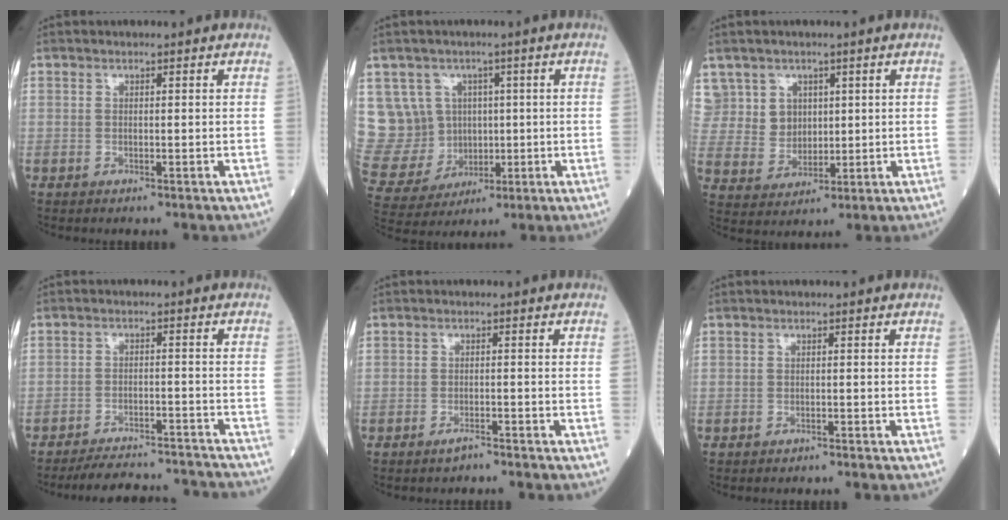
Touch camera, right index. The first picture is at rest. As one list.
[{"total": 11.2, "force": [2.6, 10.5, 2.7], "torque": [-0.079, 0.046, 0.077]}, {"total": 9.8, "force": [4.6, 8.6, 1.2], "torque": [-0.032, 0.034, 0.107]}, {"total": 14.0, "force": [-13.6, 1.6, 2.8], "torque": [-0.035, 0.007, -0.176]}, {"total": 2.1, "force": [-1.9, 0.0, 0.8], "torque": [-0.015, -0.001, -0.027]}, {"total": 2.3, "force": [-2.1, 0.2, 0.8], "torque": [-0.016, -0.001, -0.025]}]